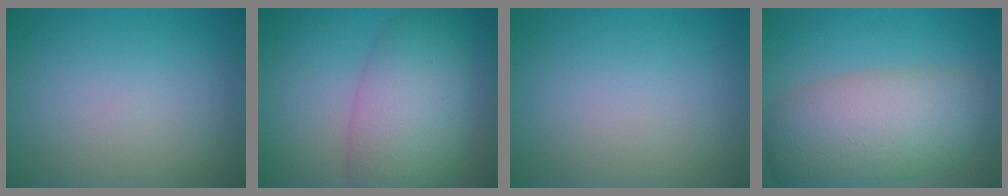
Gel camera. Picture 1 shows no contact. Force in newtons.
{"total": 7.4, "press": 7.4, "slide": 0.3}
{"total": 0.0}
{"total": 8.9, "press": 8.9, "slide": 0.2}